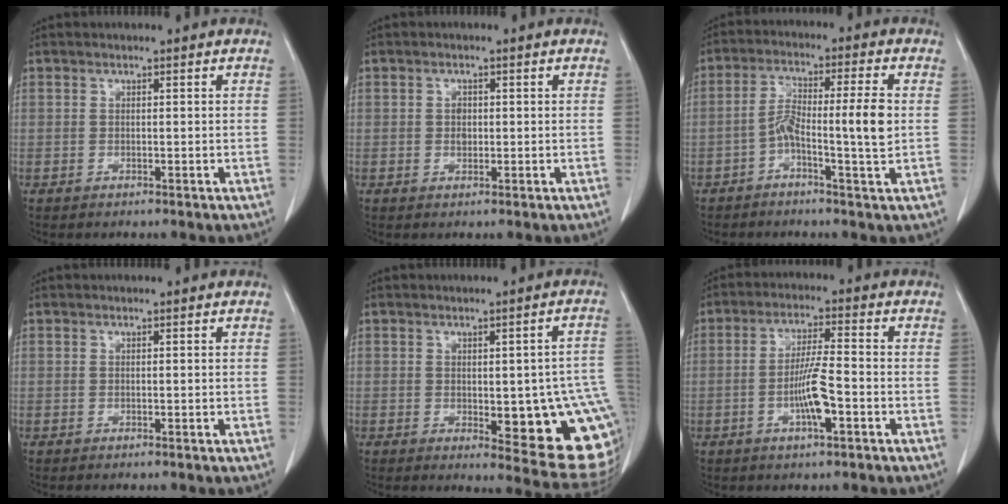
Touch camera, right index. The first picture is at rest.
{"total": 1.4, "force": [-0.1, 1.0, 0.9], "torque": [-0.015, 0.002, 0.000]}
{"total": 7.7, "force": [-1.4, 0.4, 7.5], "torque": [-0.139, 0.023, -0.026]}
{"total": 0.0}
{"total": 16.7, "force": [-2.9, 4.6, 15.8], "torque": [-0.119, 0.010, -0.013]}
{"total": 6.8, "force": [-2.2, 0.6, 6.4], "torque": [-0.126, 0.001, -0.042]}